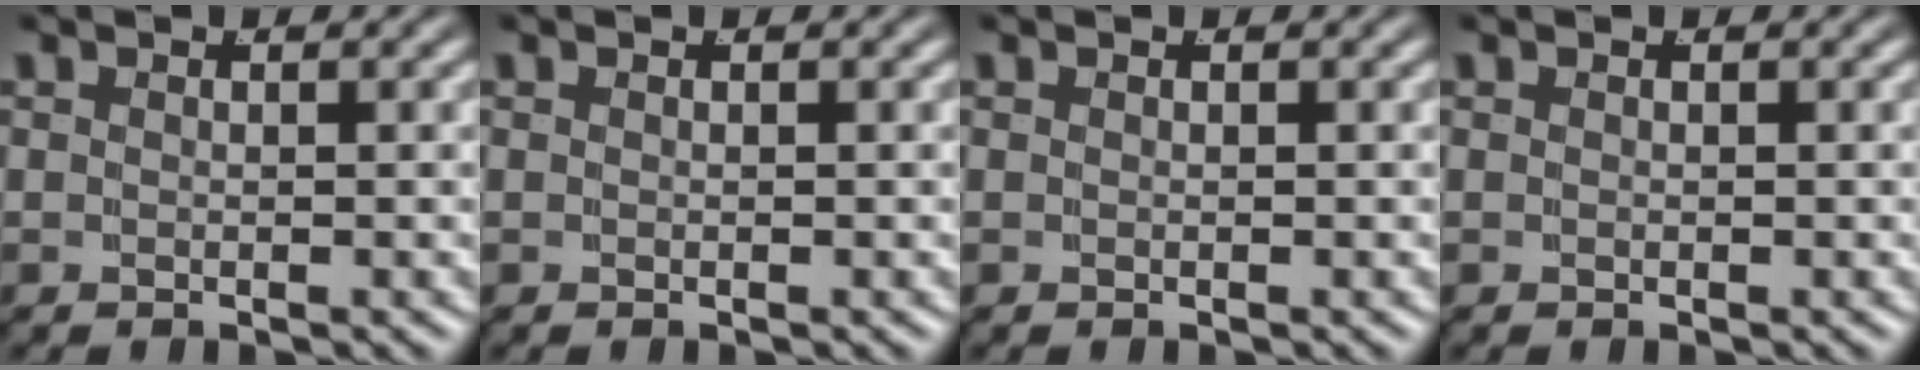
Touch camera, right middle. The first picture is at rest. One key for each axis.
{"total": 0.0}
{"total": 0.0}
{"total": 0.0}